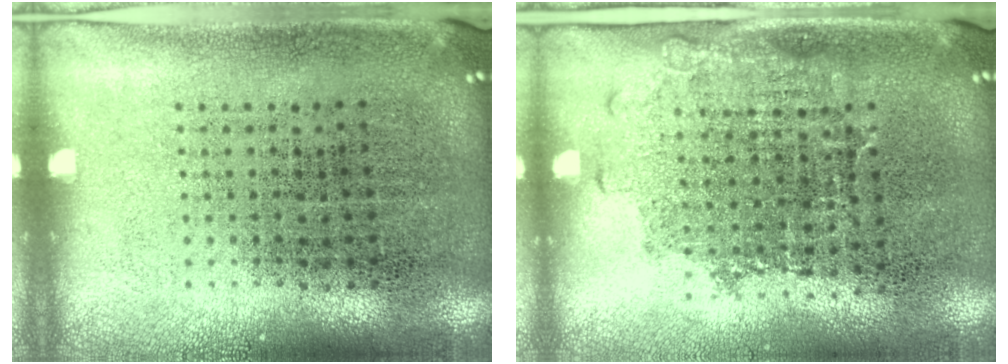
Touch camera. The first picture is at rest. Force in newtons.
{"total": 1.3, "press": 1.1, "slide": 0.8}